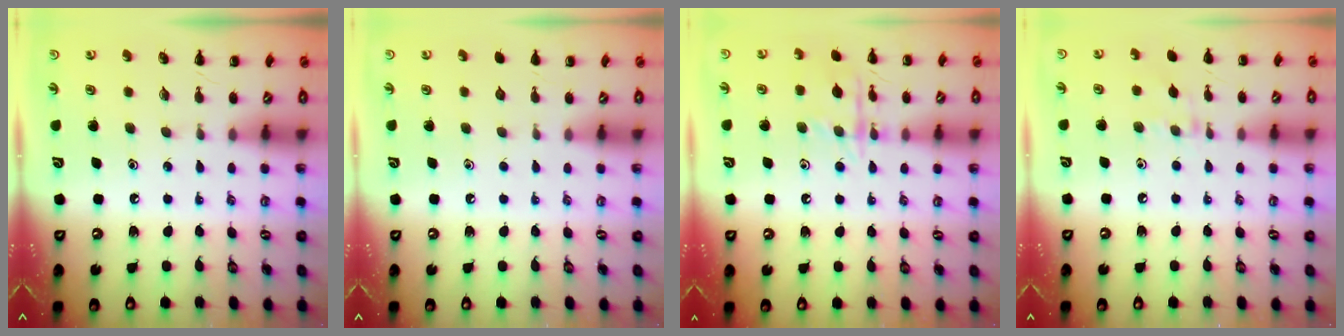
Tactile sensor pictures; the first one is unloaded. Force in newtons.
{"total": 0.0}
{"total": 11.4, "press": 11.4, "slide": 0.6}
{"total": 6.5, "press": 6.3, "slide": 1.6}